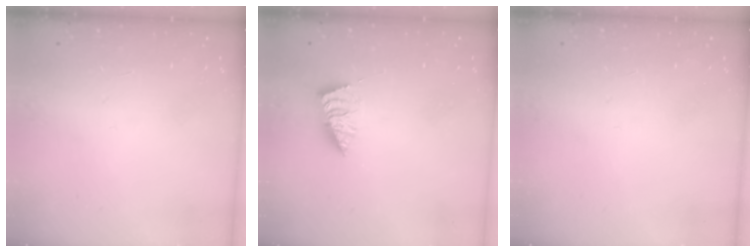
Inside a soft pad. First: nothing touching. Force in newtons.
{"total": 1.9, "press": 1.9, "slide": 0.2}
{"total": 0.0}